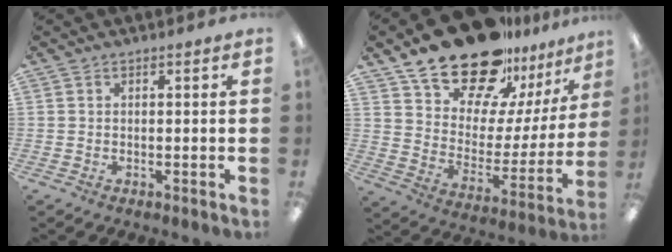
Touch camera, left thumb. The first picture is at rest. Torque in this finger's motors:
{"motor_torque": [0.52, 0.56, 1.59, -1.18, 0.16]}